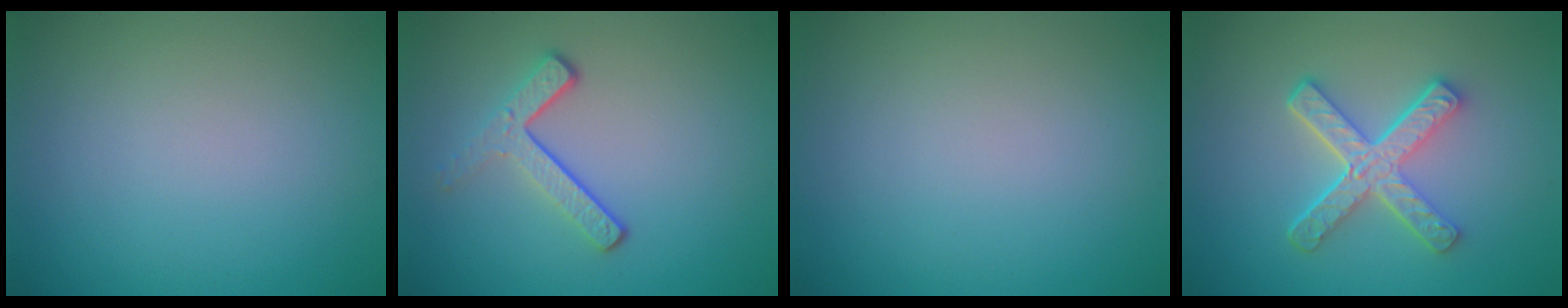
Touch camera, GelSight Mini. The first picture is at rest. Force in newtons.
{"total": 3.3, "press": 2.3, "slide": 2.3}
{"total": 0.0}
{"total": 5.0, "press": 3.8, "slide": 3.3}